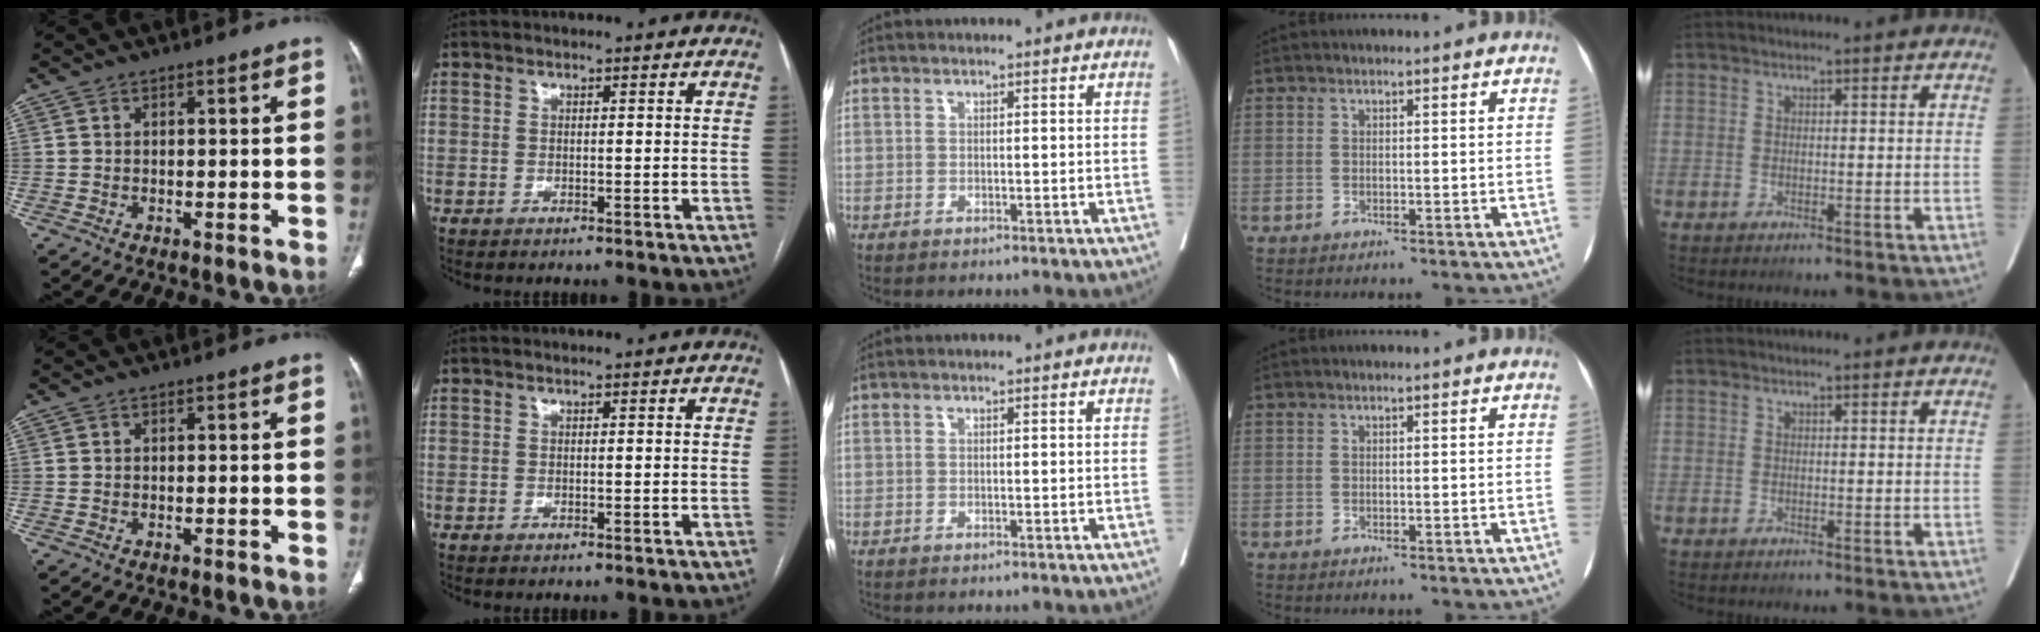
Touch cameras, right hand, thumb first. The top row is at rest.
{}